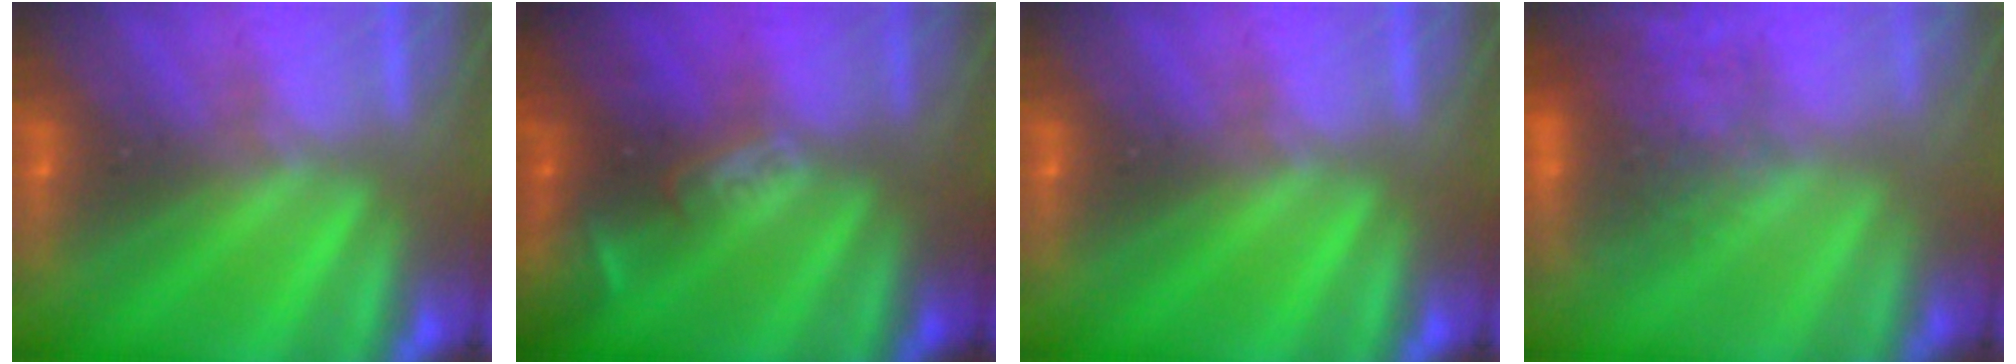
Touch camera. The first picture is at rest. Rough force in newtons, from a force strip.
{"total": 2.4}
{"total": 0.0}
{"total": 8.8}